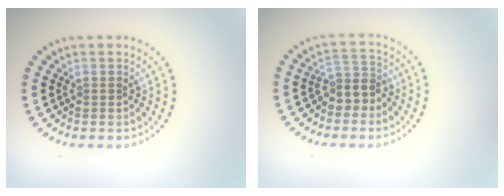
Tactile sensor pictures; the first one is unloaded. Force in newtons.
{"total": 2.7, "press": 2.2, "slide": 1.5}